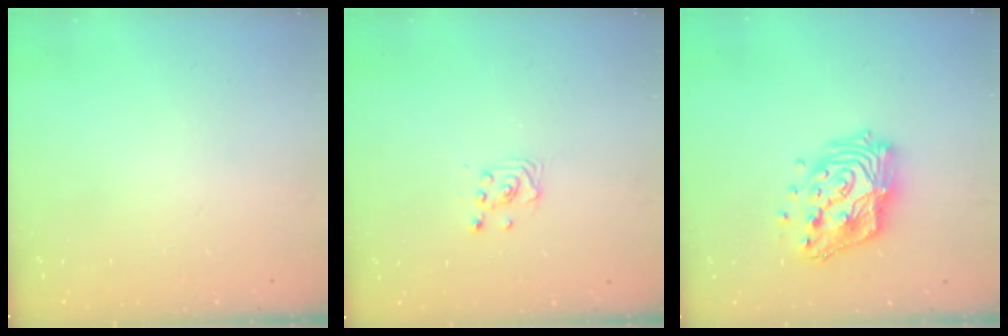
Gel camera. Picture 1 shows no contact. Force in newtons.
{"total": 2.6, "press": 2.6, "slide": 0.2}
{"total": 15.9, "press": 15.9, "slide": 1.0}